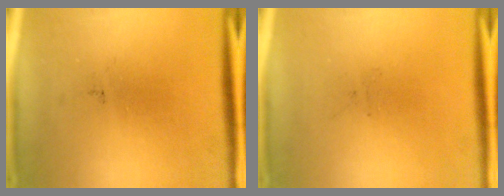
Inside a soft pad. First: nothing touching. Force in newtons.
{"total": 0.0}